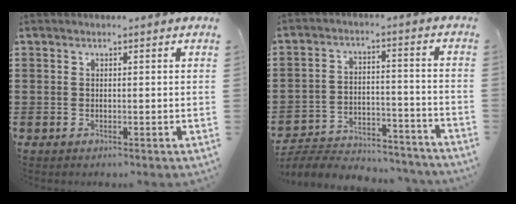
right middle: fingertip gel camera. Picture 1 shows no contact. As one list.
[{"total": 5.8, "force": [-5.7, 1.0, 0.8], "torque": [-0.018, 0.014, -0.116]}]